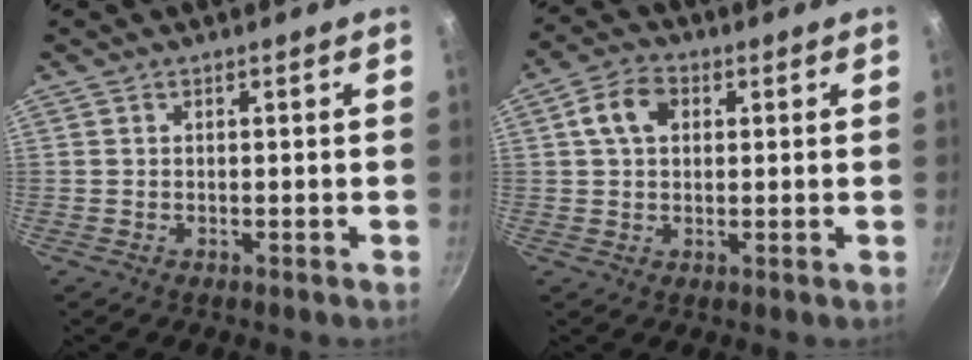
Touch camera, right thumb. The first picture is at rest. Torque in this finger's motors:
{"motor_torque": [-0.26, 1.12, 0.25, -0.06, 0.19]}